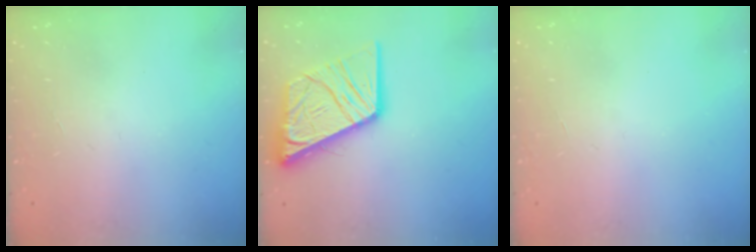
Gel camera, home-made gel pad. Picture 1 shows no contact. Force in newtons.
{"total": 18.4, "press": 18.3, "slide": 2.2}
{"total": 0.0}